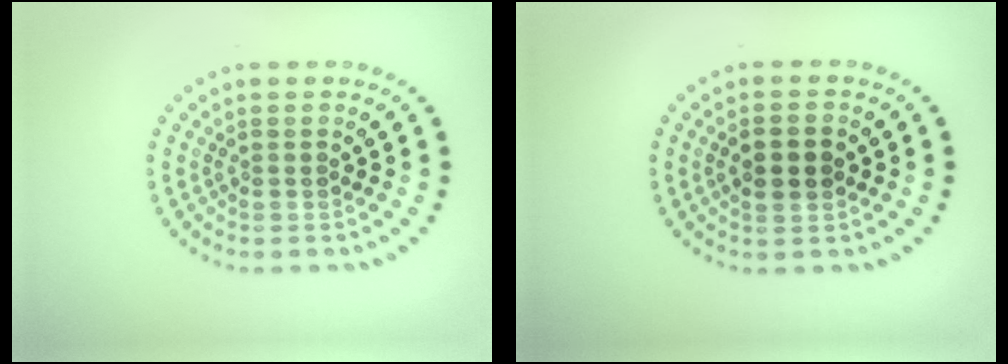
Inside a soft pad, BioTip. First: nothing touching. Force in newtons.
{"total": 2.4, "press": 2.4, "slide": 0.2}